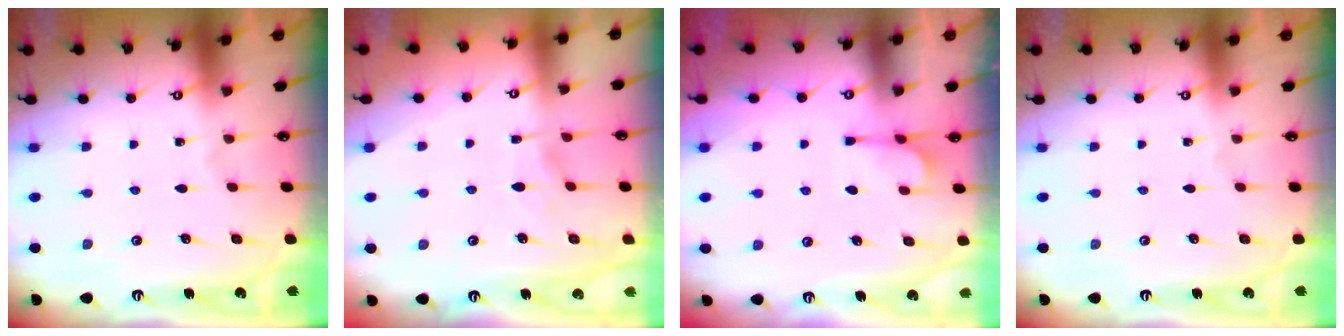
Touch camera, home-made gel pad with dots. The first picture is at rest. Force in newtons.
{"total": 1.3, "press": 0.8, "slide": 1.0}
{"total": 2.5, "press": 2.0, "slide": 1.4}
{"total": 0.0}